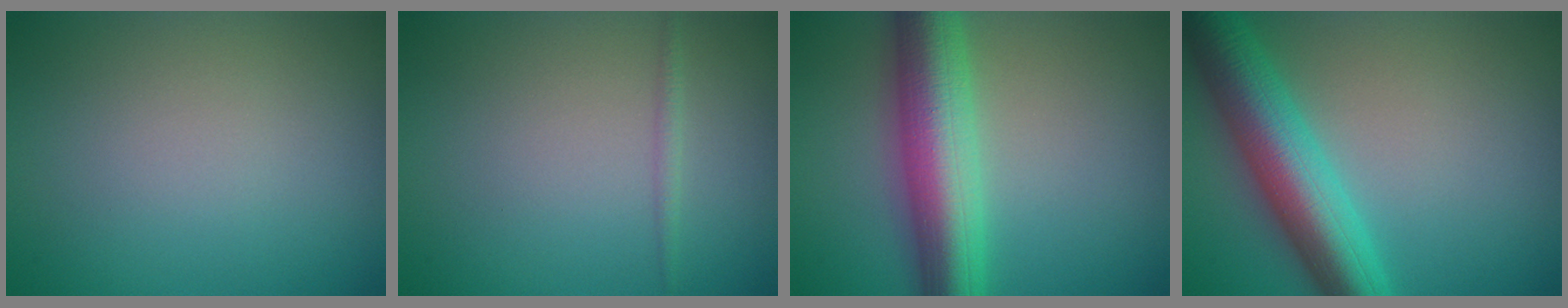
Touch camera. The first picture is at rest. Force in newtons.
{"total": 0.8, "press": 0.8, "slide": 0.1}
{"total": 8.4, "press": 8.4, "slide": 0.2}
{"total": 8.5, "press": 8.5, "slide": 0.2}